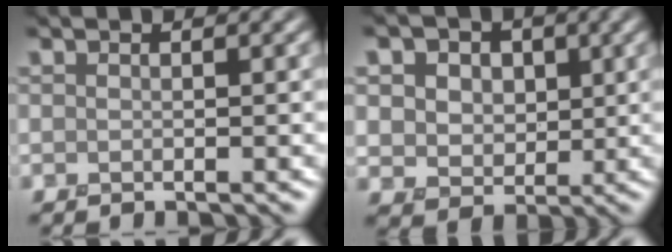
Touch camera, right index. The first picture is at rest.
{"total": 6.7, "force": [2.2, 5.4, 3.4], "torque": [-0.064, 0.016, 0.021]}